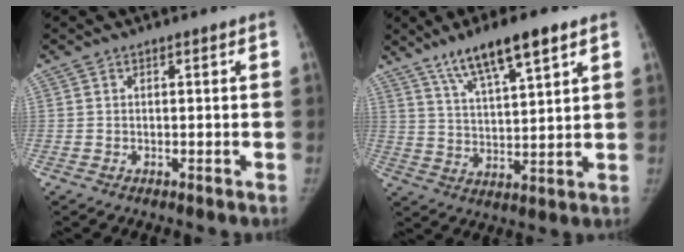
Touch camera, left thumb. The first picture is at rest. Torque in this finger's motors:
{"motor_torque": [0.06, 0.09, 0.13, -0.10, 0.06]}